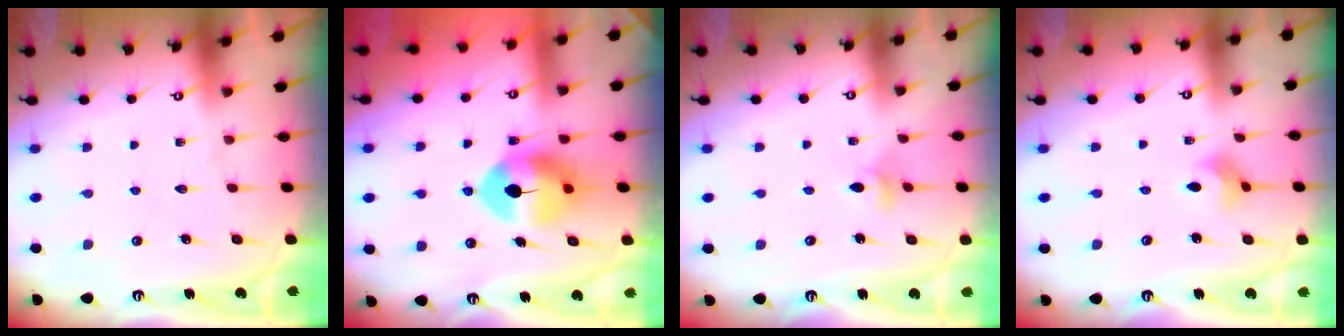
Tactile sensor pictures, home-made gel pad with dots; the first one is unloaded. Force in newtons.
{"total": 8.8, "press": 8.7, "slide": 1.2}
{"total": 3.9, "press": 3.9, "slide": 0.5}
{"total": 3.9, "press": 3.9, "slide": 0.6}